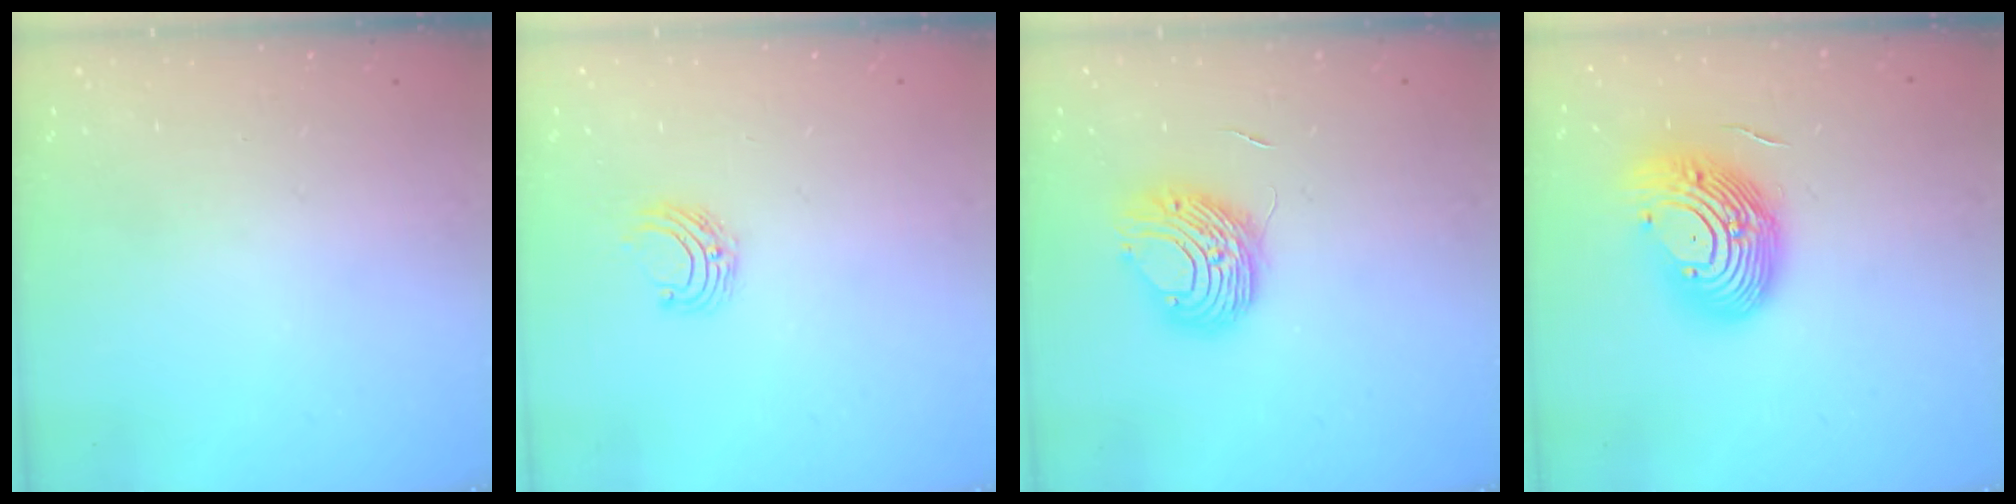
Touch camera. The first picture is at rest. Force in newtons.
{"total": 5.6, "press": 5.6, "slide": 0.5}
{"total": 8.8, "press": 8.8, "slide": 0.3}
{"total": 16.3, "press": 15.8, "slide": 4.1}